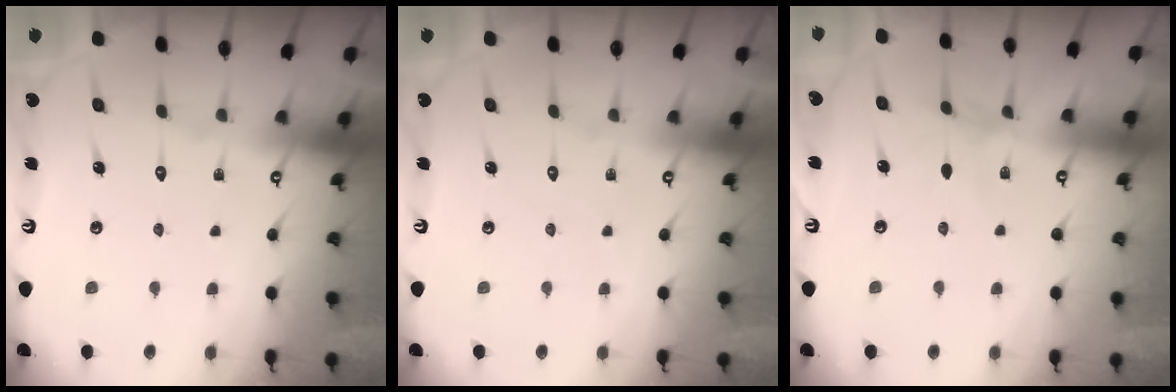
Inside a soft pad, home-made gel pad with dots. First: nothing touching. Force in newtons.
{"total": 0.0}
{"total": 2.3, "press": 2.3, "slide": 0.4}